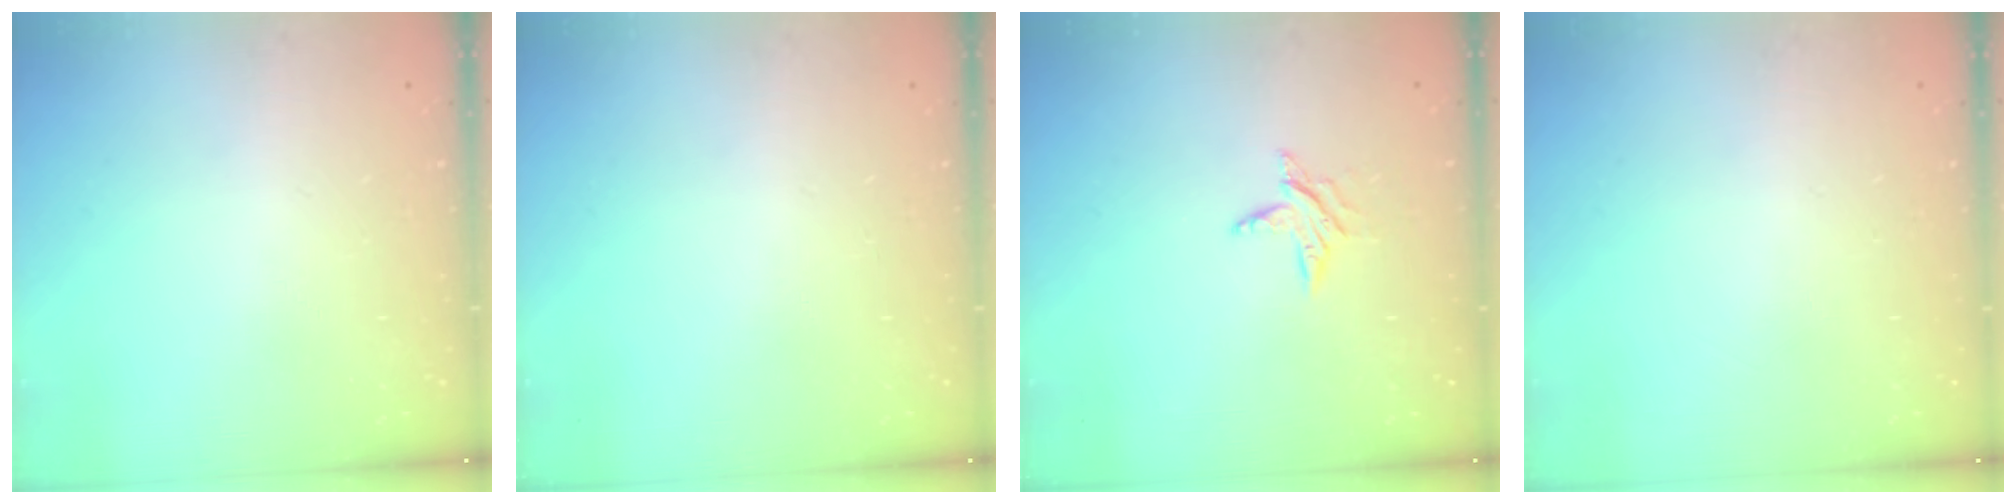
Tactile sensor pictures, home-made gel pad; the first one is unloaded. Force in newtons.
{"total": 0.0}
{"total": 5.5, "press": 5.5, "slide": 0.5}
{"total": 0.0}